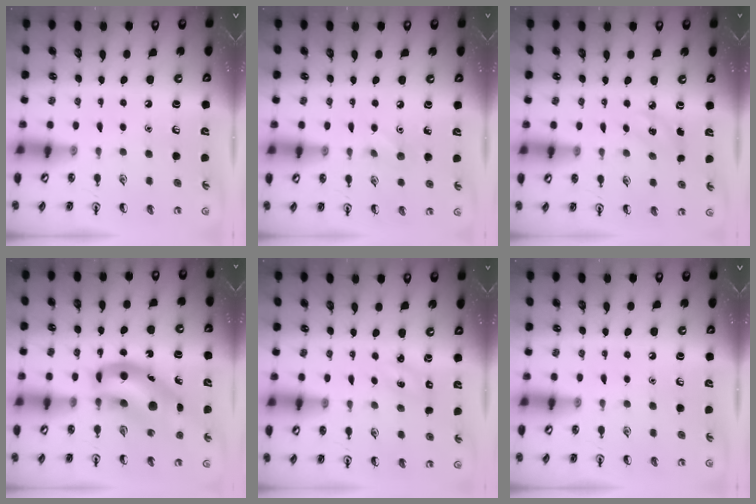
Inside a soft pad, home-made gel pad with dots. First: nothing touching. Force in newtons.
{"total": 5.5, "press": 5.2, "slide": 1.7}
{"total": 4.8, "press": 4.6, "slide": 1.5}
{"total": 13.6, "press": 13.2, "slide": 3.6}
{"total": 1.3, "press": 1.2, "slide": 0.5}
{"total": 0.0}